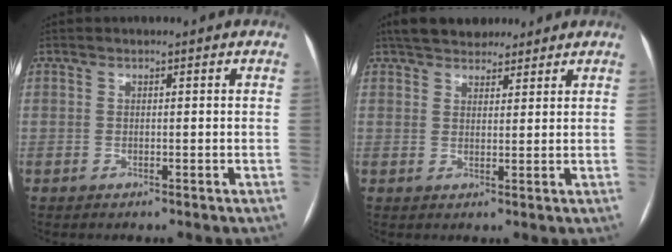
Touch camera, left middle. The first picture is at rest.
{"total": 8.5, "force": [7.1, 3.5, 3.3], "torque": [-0.040, 0.023, 0.111]}